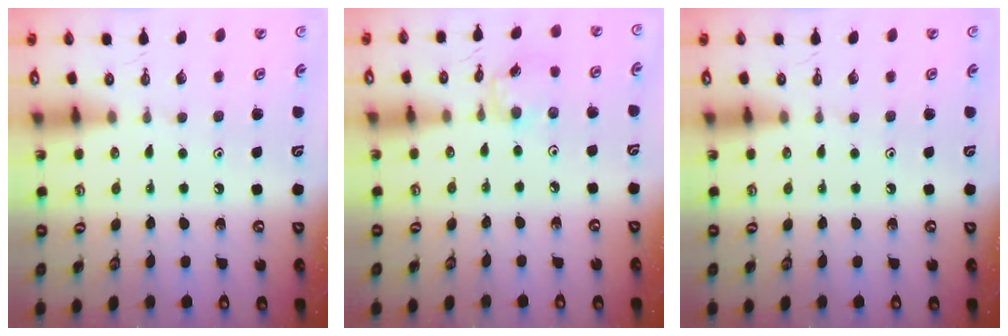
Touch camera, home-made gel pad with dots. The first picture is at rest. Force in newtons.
{"total": 6.0, "press": 6.0, "slide": 0.3}
{"total": 0.0}